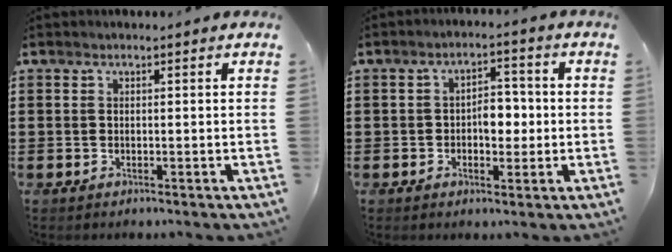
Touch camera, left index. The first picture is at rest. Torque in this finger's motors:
{"motor_torque": [0.46, -0.26, 0.19, 0.06]}